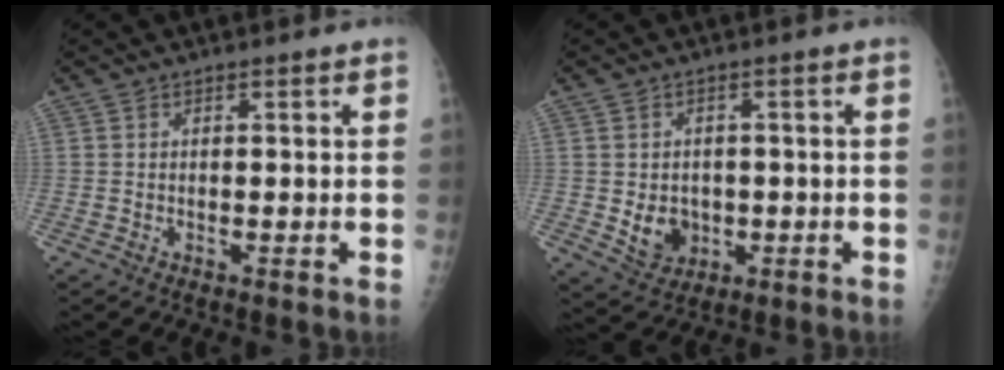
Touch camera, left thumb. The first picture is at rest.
{"total": 6.0, "force": [-0.9, 5.0, 3.1], "torque": [-0.025, 0.001, -0.001]}